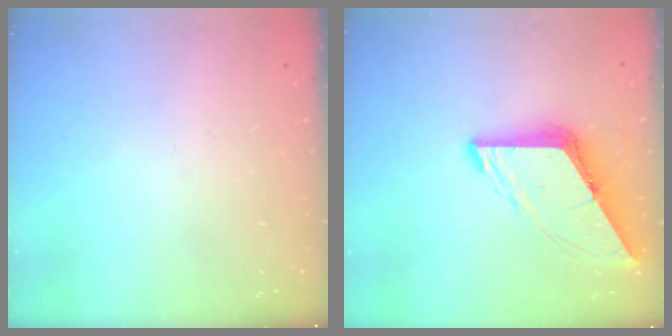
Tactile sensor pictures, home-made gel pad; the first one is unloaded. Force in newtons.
{"total": 9.5, "press": 9.5, "slide": 1.1}